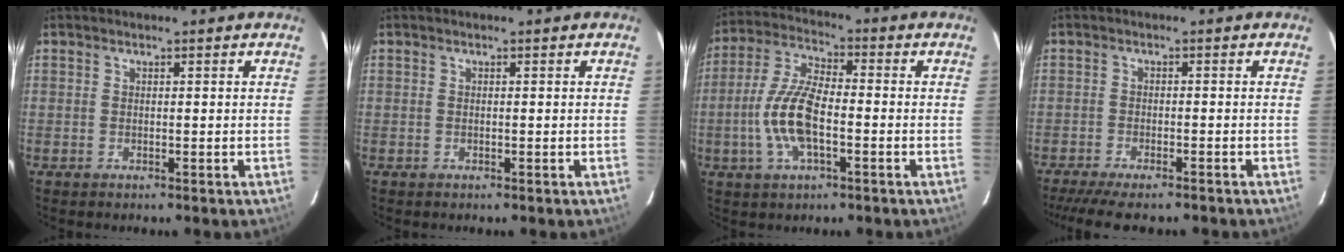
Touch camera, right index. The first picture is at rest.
{"total": 0.0}
{"total": 11.5, "force": [-2.9, 4.3, 10.3], "torque": [-0.221, 0.004, -0.058]}
{"total": 9.8, "force": [-8.4, 1.8, 4.8], "torque": [-0.112, -0.027, -0.137]}